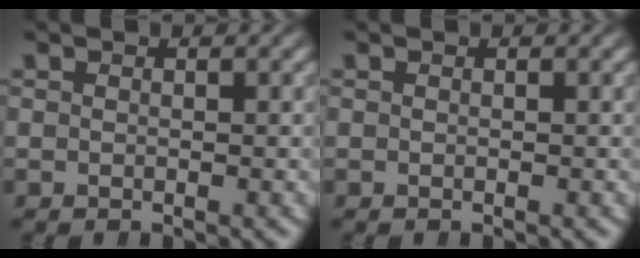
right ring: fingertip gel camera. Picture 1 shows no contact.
{"total": 0.0}